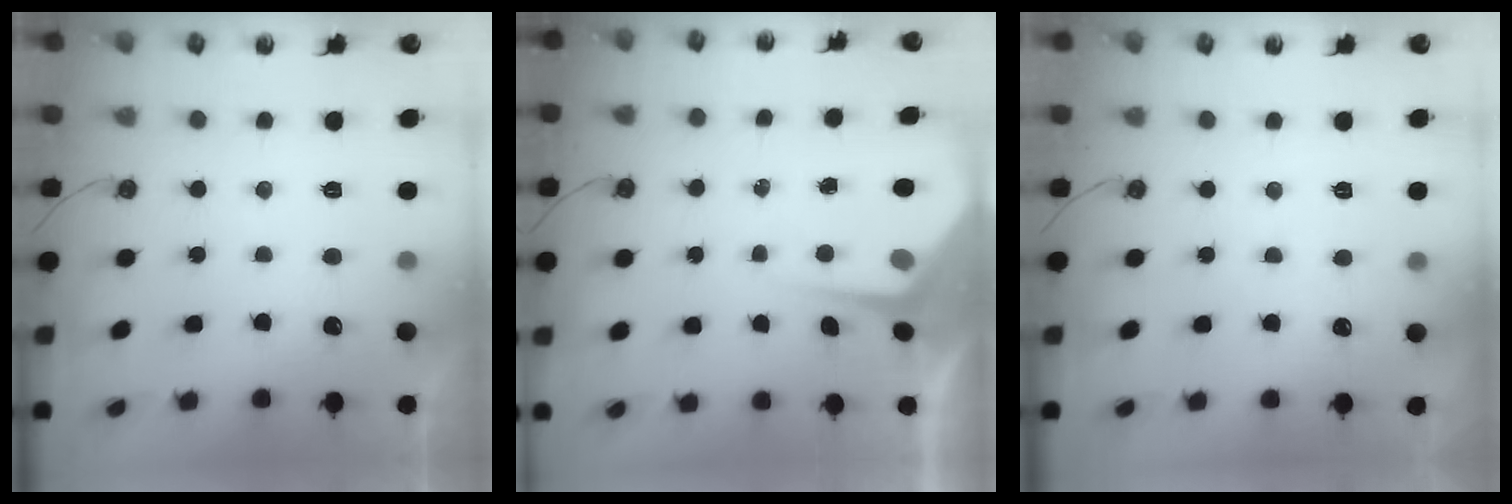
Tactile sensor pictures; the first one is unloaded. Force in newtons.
{"total": 4.8, "press": 4.8, "slide": 0.5}
{"total": 3.6, "press": 3.5, "slide": 0.6}